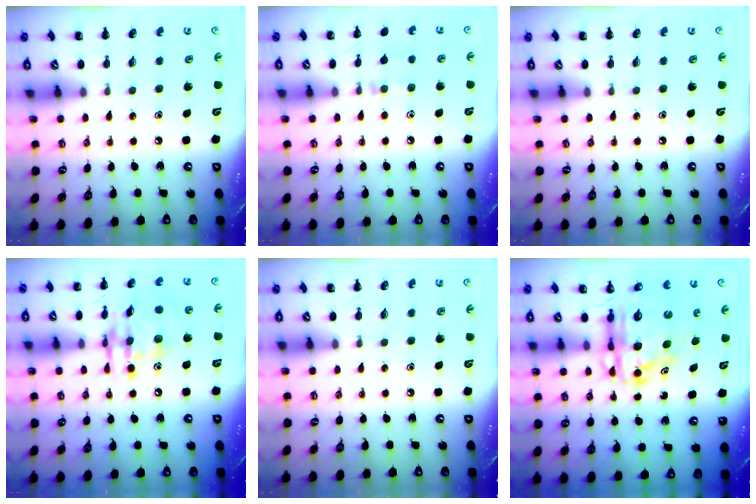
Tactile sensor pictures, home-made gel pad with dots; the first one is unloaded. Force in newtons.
{"total": 6.6, "press": 6.3, "slide": 2.0}
{"total": 0.0}
{"total": 14.9, "press": 14.7, "slide": 2.6}
{"total": 0.0}
{"total": 10.2, "press": 9.8, "slide": 3.1}